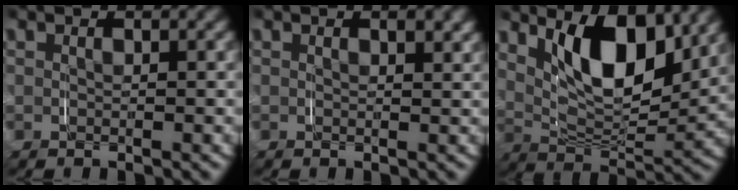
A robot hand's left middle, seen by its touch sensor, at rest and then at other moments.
{"total": 0.6, "force": [0.5, 0.0, 0.3], "torque": [0.000, -0.001, 0.007]}
{"total": 9.0, "force": [3.8, 4.4, 6.9], "torque": [-0.125, -0.005, 0.059]}